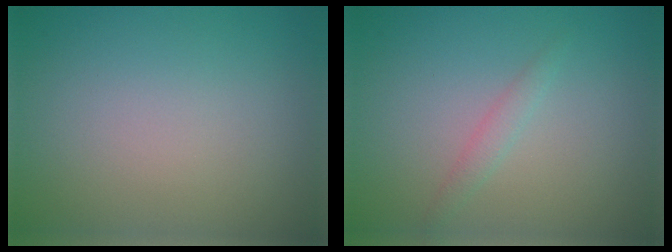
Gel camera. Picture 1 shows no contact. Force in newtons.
{"total": 1.1, "press": 1.1, "slide": 0.0}